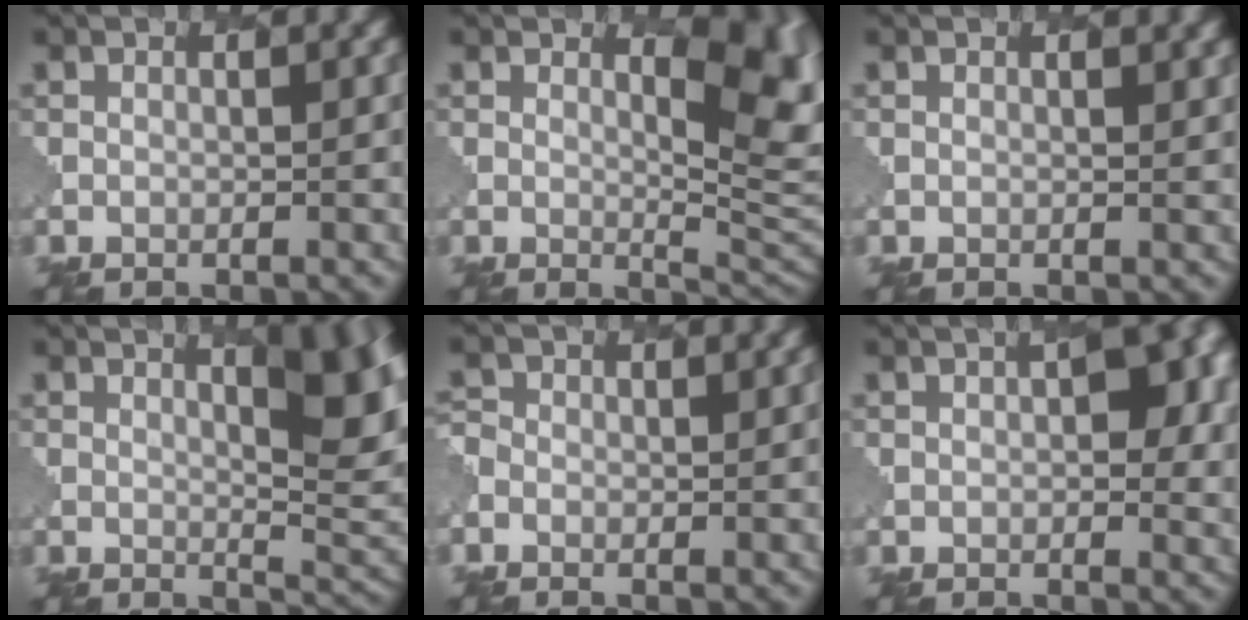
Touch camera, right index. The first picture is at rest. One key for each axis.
{"total": 7.7, "fx": 2.4, "fy": 3.4, "fz": 6.5, "tx": -0.079, "ty": -0.006, "tz": 0.035}
{"total": 0.6, "fx": 0.6, "fy": 0.0, "fz": 0.1, "tx": -0.006, "ty": -0.004, "tz": 0.006}
{"total": 9.1, "fx": 3.3, "fy": 3.0, "fz": 7.9, "tx": -0.076, "ty": 0.008, "tz": 0.044}
{"total": 2.6, "fx": -1.2, "fy": 2.0, "fz": 1.1, "tx": -0.015, "ty": 0.012, "tz": -0.031}
{"total": 4.9, "fx": 1.0, "fy": 2.2, "fz": 4.3, "tx": -0.046, "ty": 0.003, "tz": 0.008}